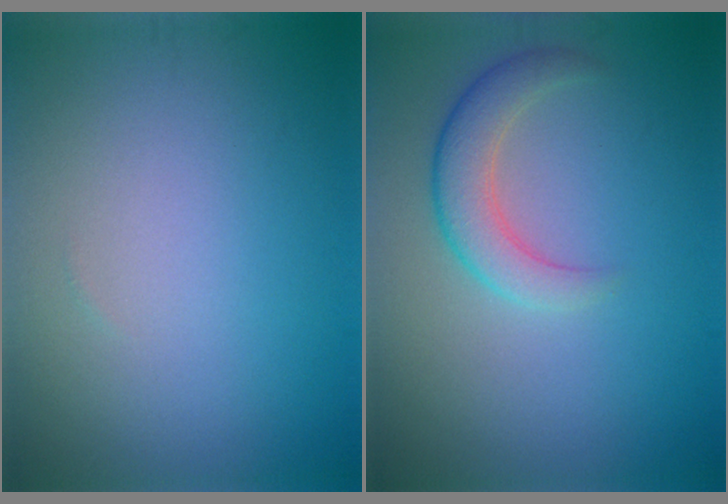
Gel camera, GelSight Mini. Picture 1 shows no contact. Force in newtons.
{"total": 3.4, "press": 3.4, "slide": 0.2}